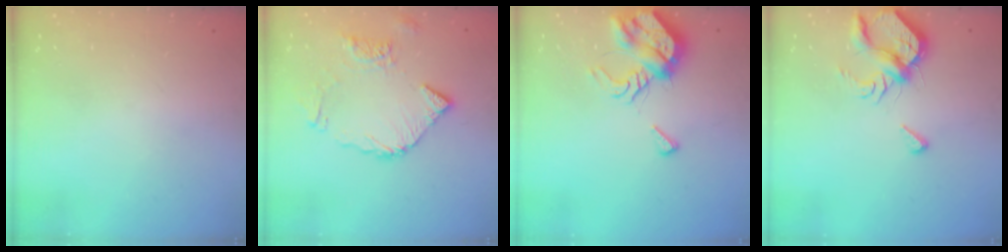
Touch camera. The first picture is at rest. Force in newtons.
{"total": 11.0, "press": 10.9, "slide": 1.5}
{"total": 9.5, "press": 9.4, "slide": 1.3}
{"total": 6.7, "press": 6.6, "slide": 0.8}